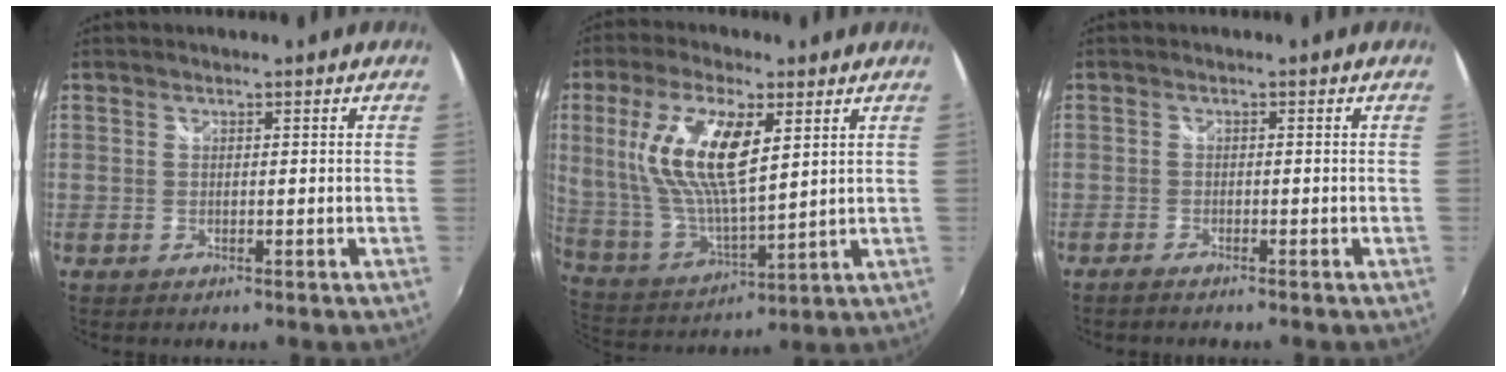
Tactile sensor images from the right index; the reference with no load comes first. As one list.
[{"total": 16.8, "force": [5.7, 6.0, 14.6], "torque": [-0.285, 0.001, 0.119]}, {"total": 1.8, "force": [-1.6, 0.2, 0.7], "torque": [-0.024, -0.007, -0.031]}]